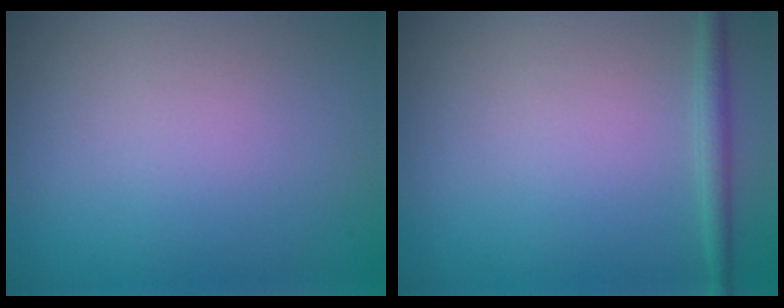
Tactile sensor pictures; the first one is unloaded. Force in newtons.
{"total": 1.6, "press": 1.6, "slide": 0.1}